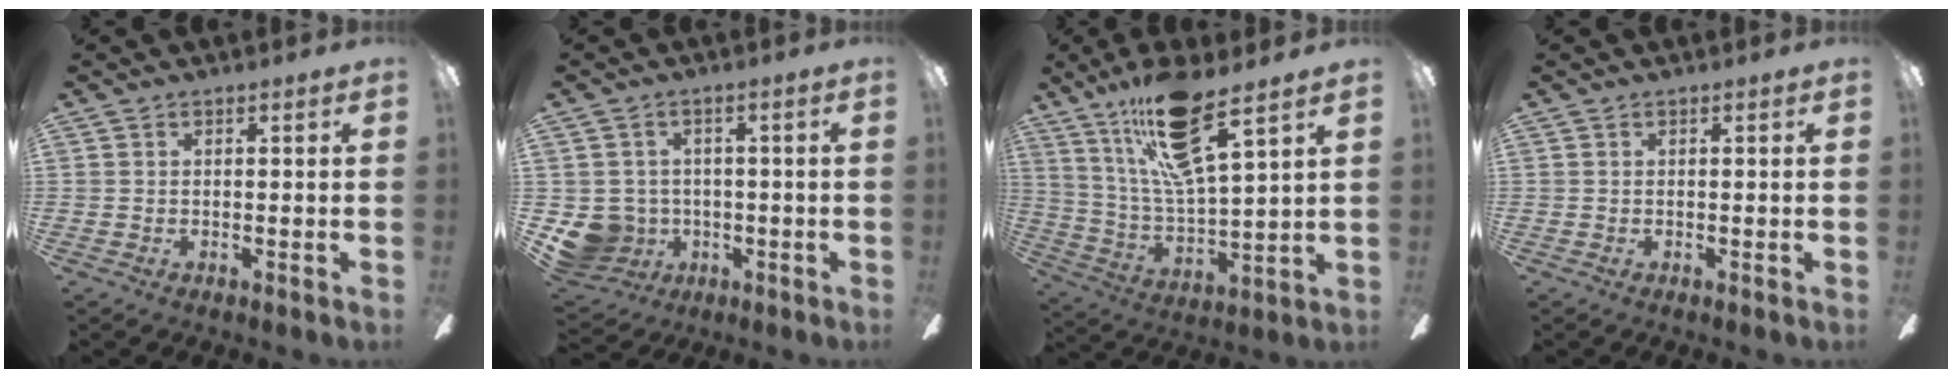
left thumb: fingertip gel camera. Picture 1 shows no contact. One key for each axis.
{"total": 7.3, "fx": -1.6, "fy": 7.0, "fz": 1.5, "tx": -0.066, "ty": 0.007, "tz": -0.025}
{"total": 17.9, "fx": 11.7, "fy": 4.2, "fz": 12.9, "tx": -0.256, "ty": -0.045, "tz": 0.193}
{"total": 0.0}